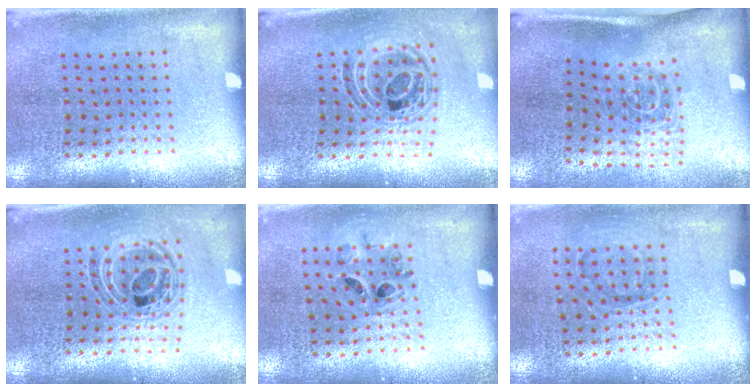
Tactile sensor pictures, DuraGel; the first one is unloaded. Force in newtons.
{"total": 0.9, "press": 0.9, "slide": 0.3}
{"total": 1.8, "press": 1.2, "slide": 1.3}
{"total": 0.8, "press": 0.8, "slide": 0.2}
{"total": 0.8, "press": 0.8, "slide": 0.3}
{"total": 1.0, "press": 0.7, "slide": 0.7}